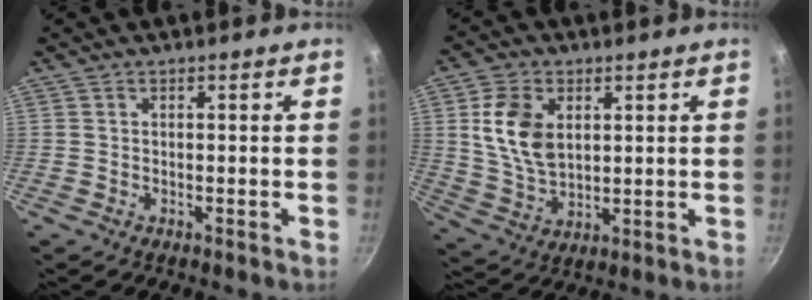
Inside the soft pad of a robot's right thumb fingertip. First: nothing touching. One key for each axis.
{"total": 10.8, "fx": 2.9, "fy": 7.3, "fz": 7.4, "tx": -0.125, "ty": -0.017, "tz": 0.062}